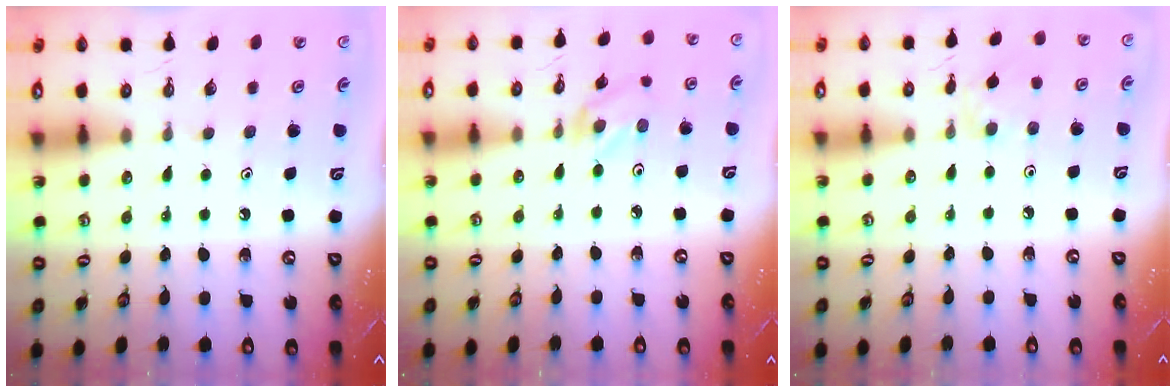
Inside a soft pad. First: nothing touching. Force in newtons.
{"total": 2.0, "press": 1.9, "slide": 0.3}
{"total": 1.4, "press": 1.4, "slide": 0.4}